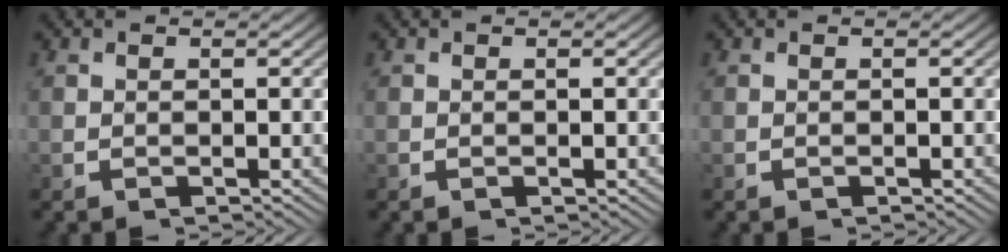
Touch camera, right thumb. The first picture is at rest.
{"total": 0.0}
{"total": 0.0}